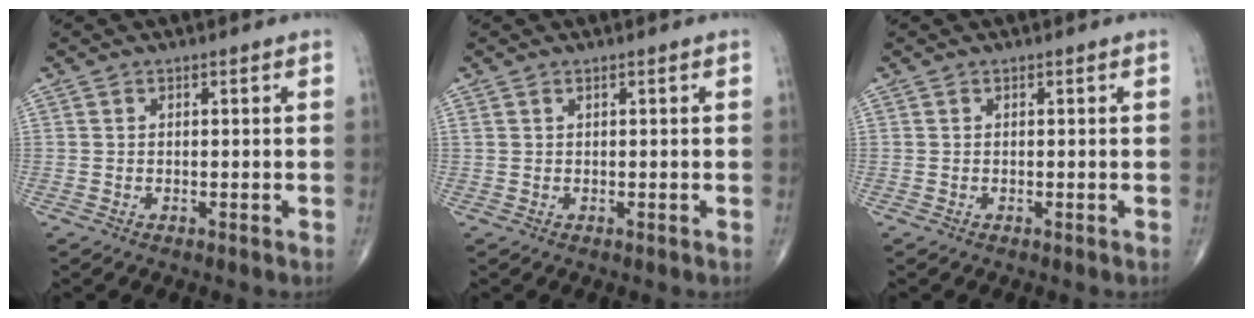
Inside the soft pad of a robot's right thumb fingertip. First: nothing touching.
{"total": 0.6, "force": [0.4, 0.2, 0.4], "torque": [-0.010, 0.008, 0.011]}
{"total": 0.0}